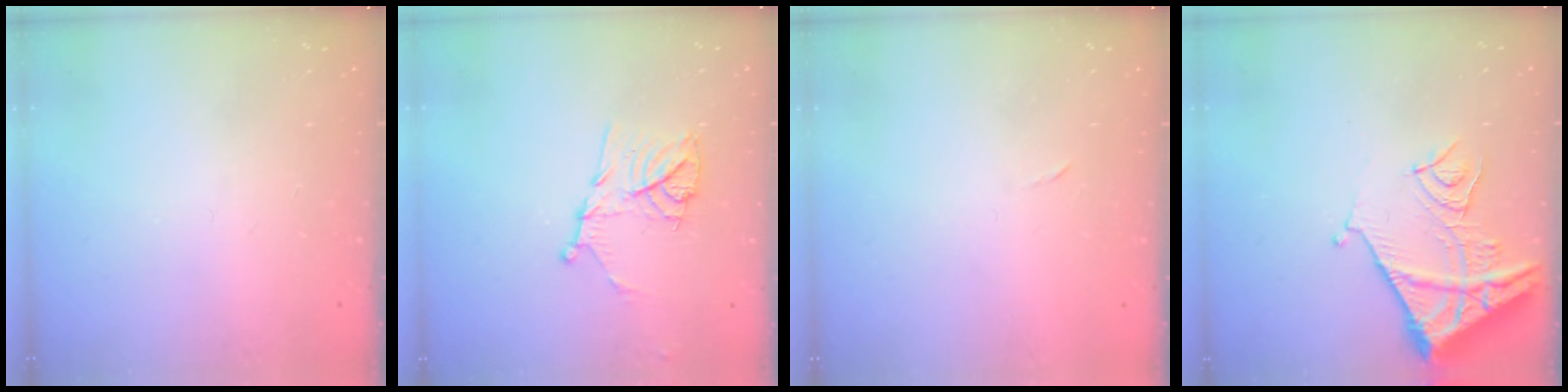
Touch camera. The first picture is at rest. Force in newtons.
{"total": 11.8, "press": 11.8, "slide": 0.5}
{"total": 2.3, "press": 2.3, "slide": 0.4}
{"total": 12.8, "press": 12.7, "slide": 1.6}